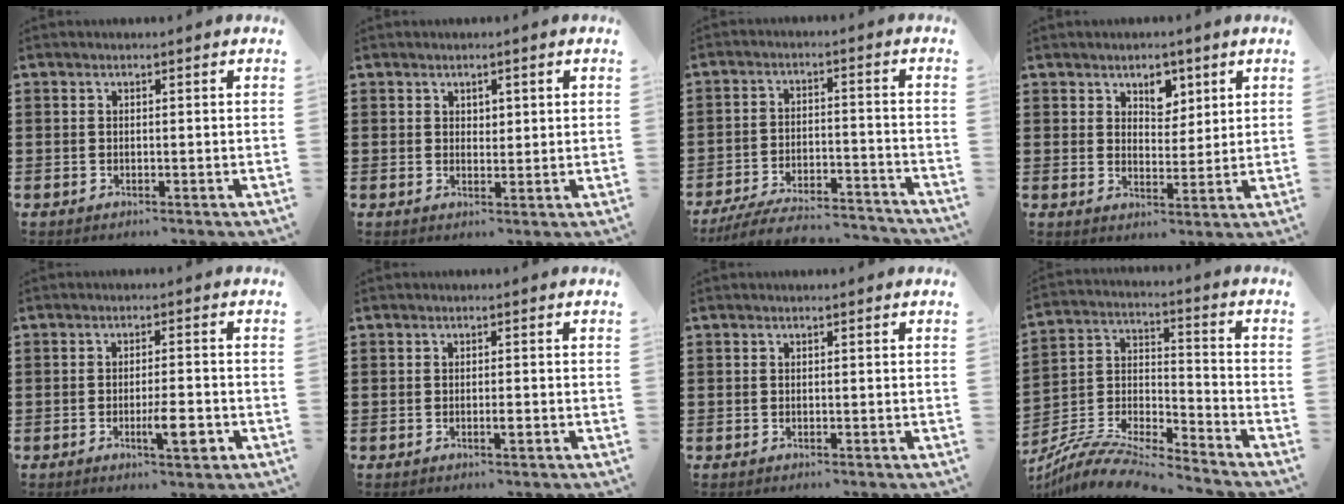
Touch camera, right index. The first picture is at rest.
{"total": 1.3, "force": [0.9, 0.8, 0.4], "torque": [-0.009, 0.004, 0.018]}
{"total": 6.9, "force": [-6.5, 0.7, 2.2], "torque": [-0.042, 0.003, -0.125]}
{"total": 4.3, "force": [2.8, 2.8, 1.6], "torque": [-0.028, 0.007, 0.048]}
{"total": 5.2, "force": [-2.0, 1.1, 4.6], "torque": [-0.078, -0.002, -0.034]}
{"total": 1.1, "force": [-0.5, 0.3, 0.9], "torque": [-0.018, -0.002, -0.007]}
{"total": 0.0}
{"total": 9.0, "force": [-8.5, 0.9, 2.8], "torque": [-0.063, 0.002, -0.174]}